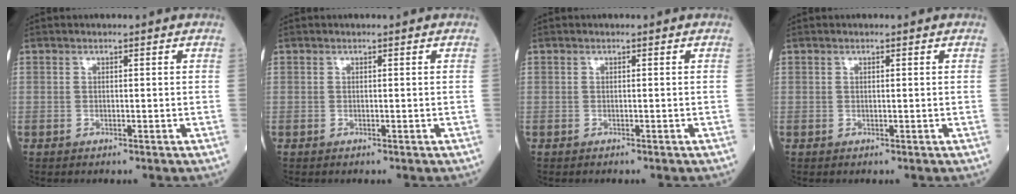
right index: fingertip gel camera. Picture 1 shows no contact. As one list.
[{"total": 0.0}, {"total": 0.0}, {"total": 0.0}]